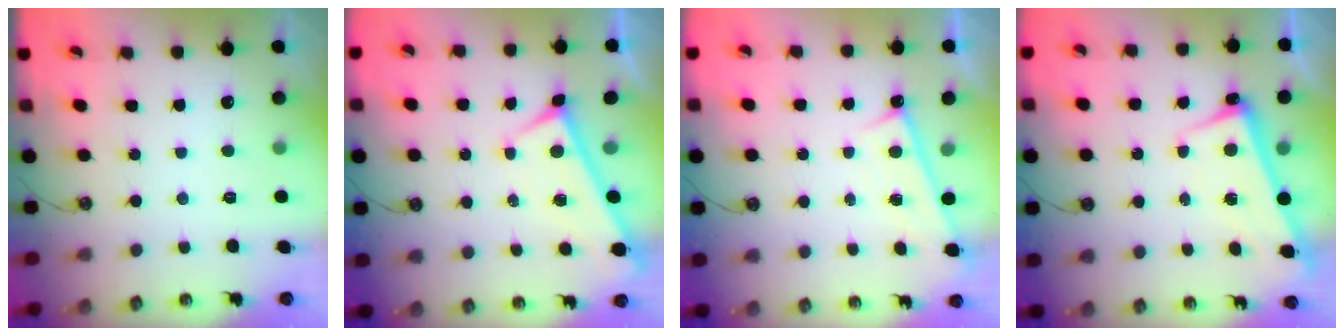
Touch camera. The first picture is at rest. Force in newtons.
{"total": 0.0}
{"total": 0.6, "press": 0.1, "slide": 0.6}
{"total": 2.6, "press": 2.4, "slide": 0.9}